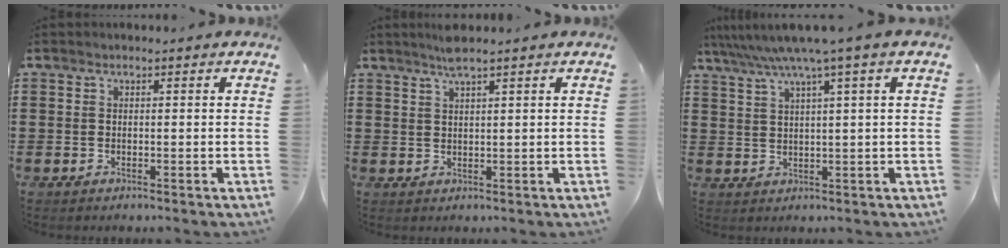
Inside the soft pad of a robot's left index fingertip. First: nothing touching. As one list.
[{"total": 2.8, "force": [2.2, 0.1, 1.7], "torque": [-0.038, 0.002, 0.041]}, {"total": 5.1, "force": [3.1, -0.7, 4.0], "torque": [-0.088, -0.015, 0.047]}]